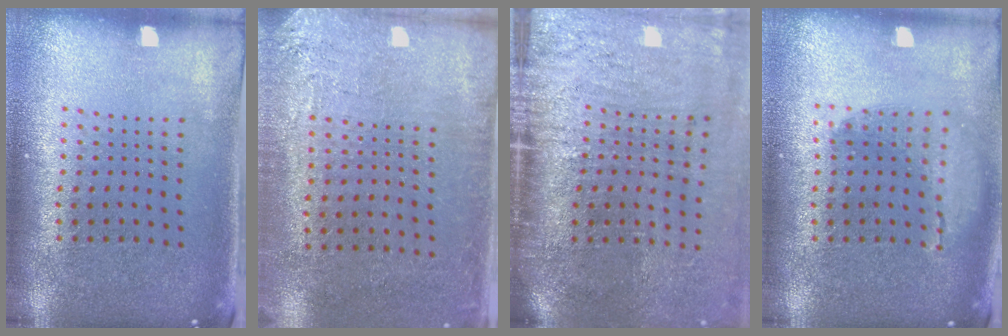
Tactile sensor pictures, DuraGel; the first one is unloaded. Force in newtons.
{"total": 2.7, "press": 2.3, "slide": 1.3}
{"total": 4.4, "press": 3.5, "slide": 2.5}
{"total": 1.2, "press": 1.2, "slide": 0.3}